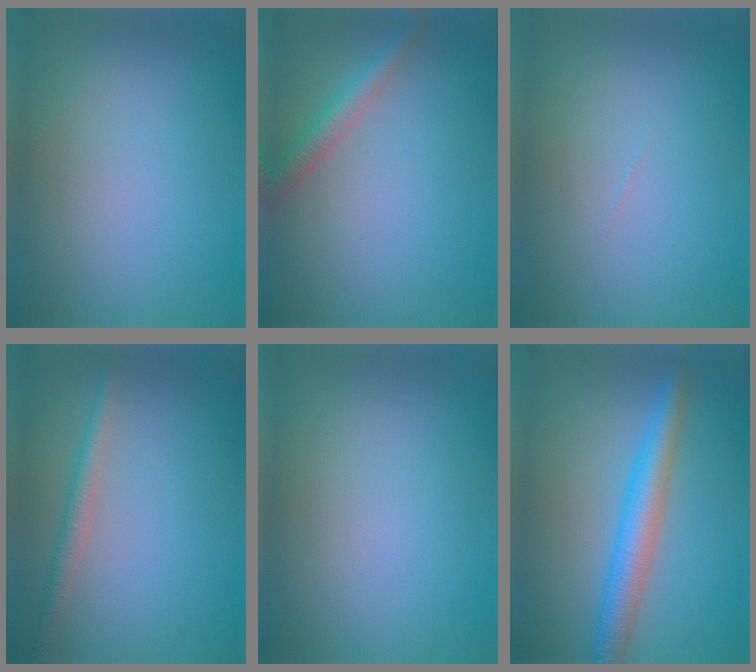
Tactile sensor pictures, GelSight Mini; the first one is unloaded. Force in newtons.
{"total": 2.7, "press": 2.7, "slide": 0.1}
{"total": 0.0}
{"total": 2.1, "press": 2.1, "slide": 0.1}
{"total": 0.0}
{"total": 4.7, "press": 4.7, "slide": 0.2}